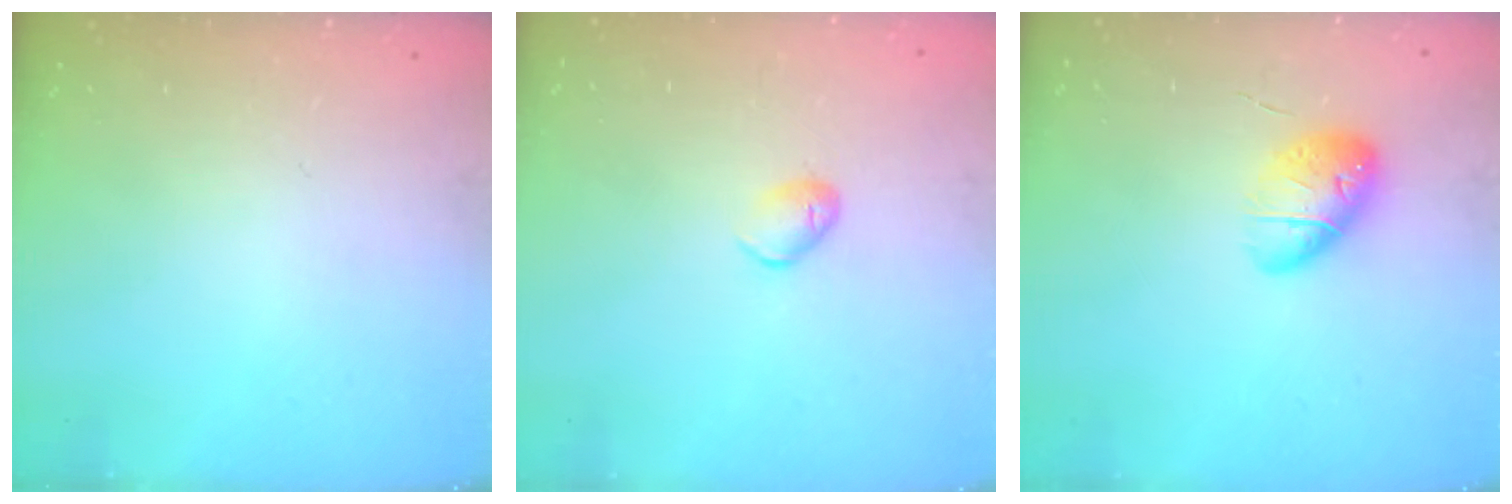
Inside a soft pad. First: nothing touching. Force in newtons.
{"total": 5.8, "press": 5.8, "slide": 0.8}
{"total": 11.3, "press": 11.0, "slide": 2.7}